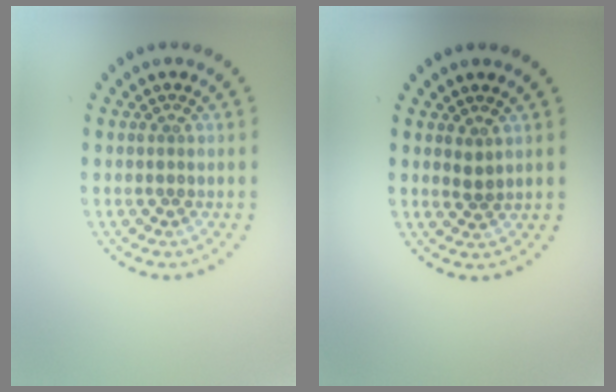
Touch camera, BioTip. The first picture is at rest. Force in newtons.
{"total": 0.9, "press": 0.8, "slide": 0.4}